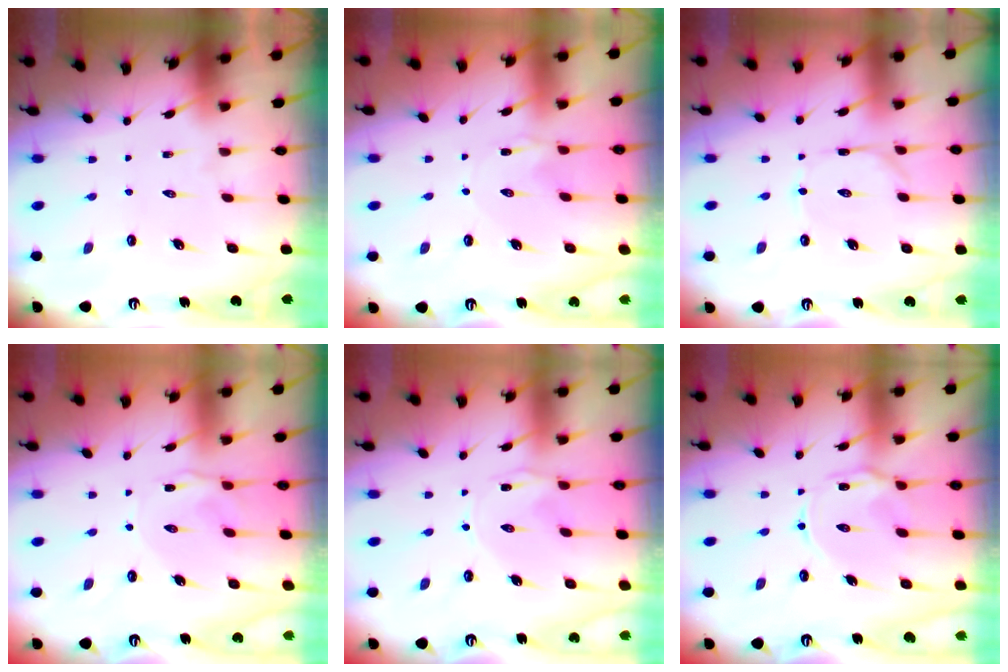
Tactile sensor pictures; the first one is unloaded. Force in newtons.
{"total": 1.8, "press": 1.8, "slide": 0.3}
{"total": 0.6, "press": 0.6, "slide": 0.0}
{"total": 2.3, "press": 2.2, "slide": 0.4}
{"total": 2.5, "press": 2.5, "slide": 0.4}
{"total": 4.8, "press": 4.7, "slide": 0.5}